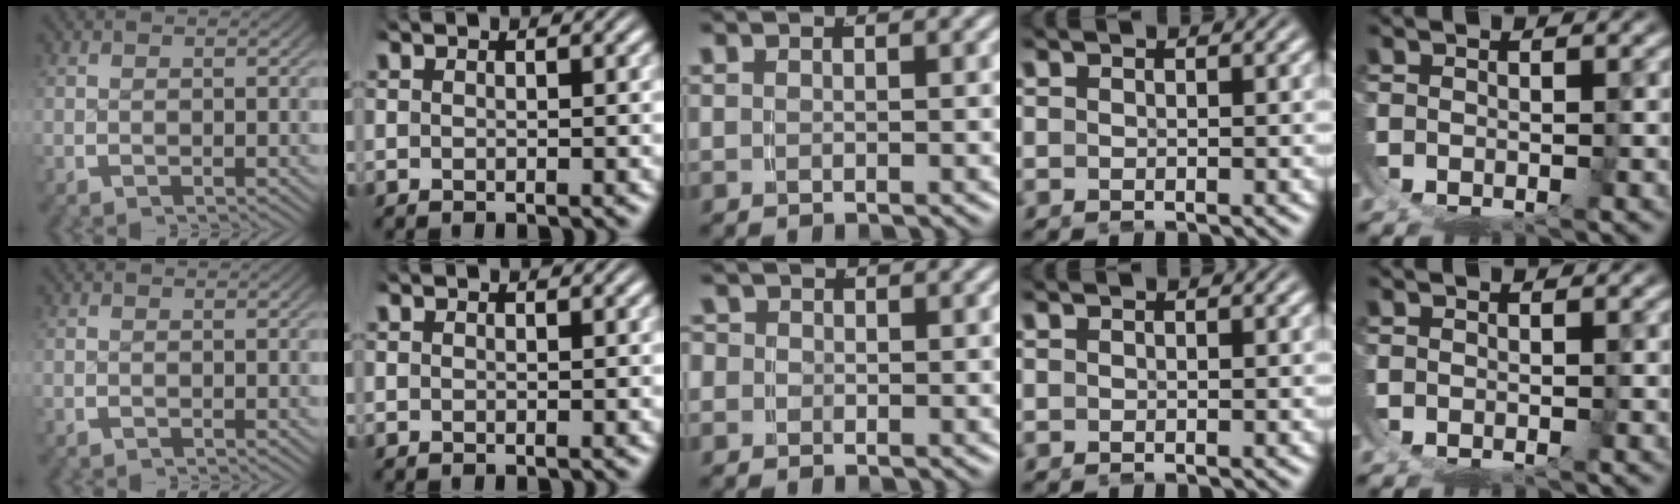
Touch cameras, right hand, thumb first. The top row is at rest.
{"middle": {"total": 2.2, "force": [-0.2, 2.1, 0.6], "torque": [-0.016, -0.004, -0.013]}}